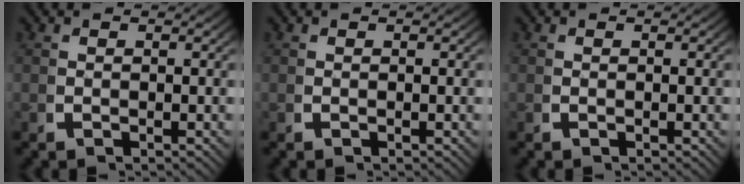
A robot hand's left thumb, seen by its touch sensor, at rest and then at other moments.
{"total": 0.0}
{"total": 0.0}